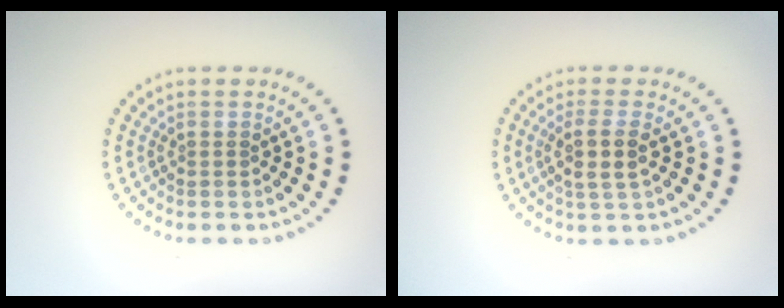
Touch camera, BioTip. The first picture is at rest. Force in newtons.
{"total": 2.6, "press": 2.3, "slide": 1.2}